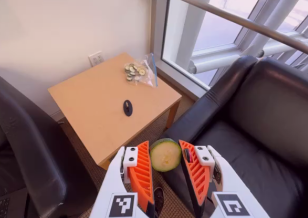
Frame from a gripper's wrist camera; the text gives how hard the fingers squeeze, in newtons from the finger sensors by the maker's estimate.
{"total": 8.9, "left": 8.8, "right": 8.9}